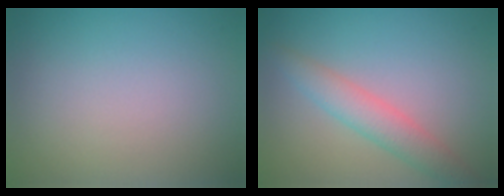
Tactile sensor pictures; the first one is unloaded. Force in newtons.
{"total": 2.4, "press": 2.4, "slide": 0.2}